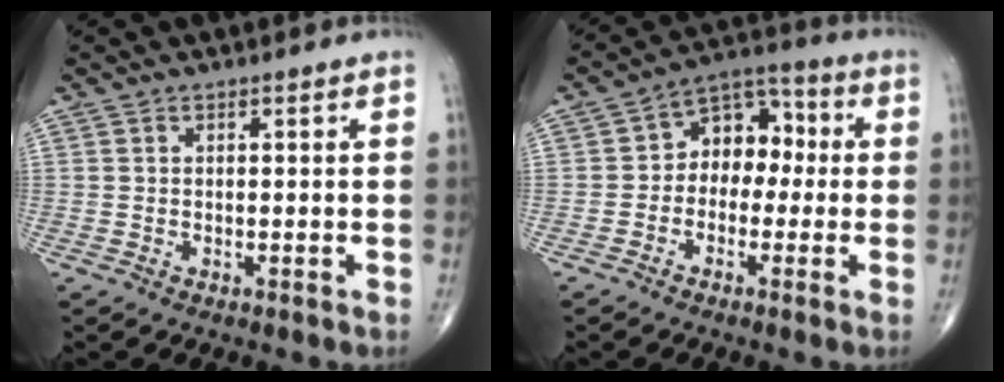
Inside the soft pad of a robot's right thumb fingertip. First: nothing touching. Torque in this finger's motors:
{"motor_torque": [0.40, -0.32, 0.40, -0.09, 0.03]}